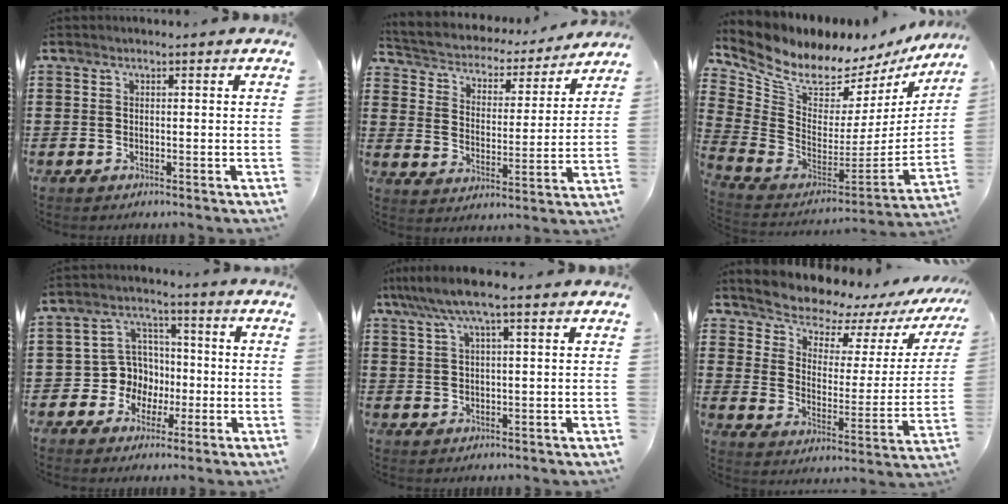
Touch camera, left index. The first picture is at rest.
{"total": 3.2, "force": [3.1, 0.9, 0.1], "torque": [-0.025, -0.031, 0.043]}
{"total": 7.0, "force": [5.6, 3.2, 2.7], "torque": [-0.095, -0.056, 0.098]}
{"total": 7.3, "force": [-0.7, 7.1, 1.7], "torque": [-0.074, 0.001, -0.012]}
{"total": 5.5, "force": [3.1, 0.6, 4.5], "torque": [-0.094, 0.003, 0.053]}
{"total": 5.8, "force": [5.5, 1.7, 0.8], "torque": [-0.046, -0.051, 0.091]}